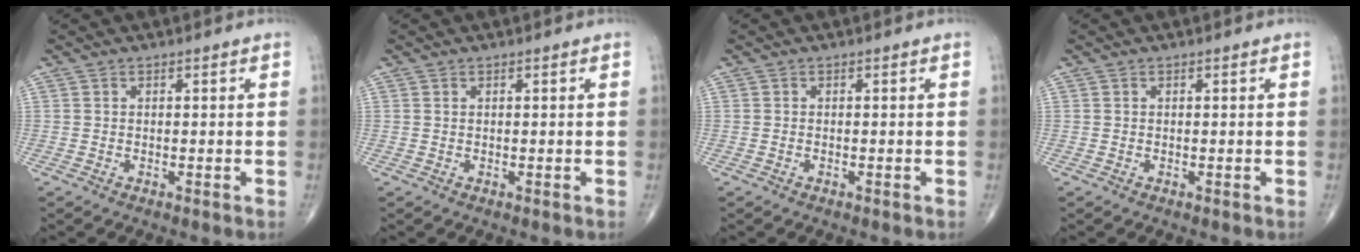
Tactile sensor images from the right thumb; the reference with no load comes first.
{"total": 0.0}
{"total": 0.0}
{"total": 0.0}